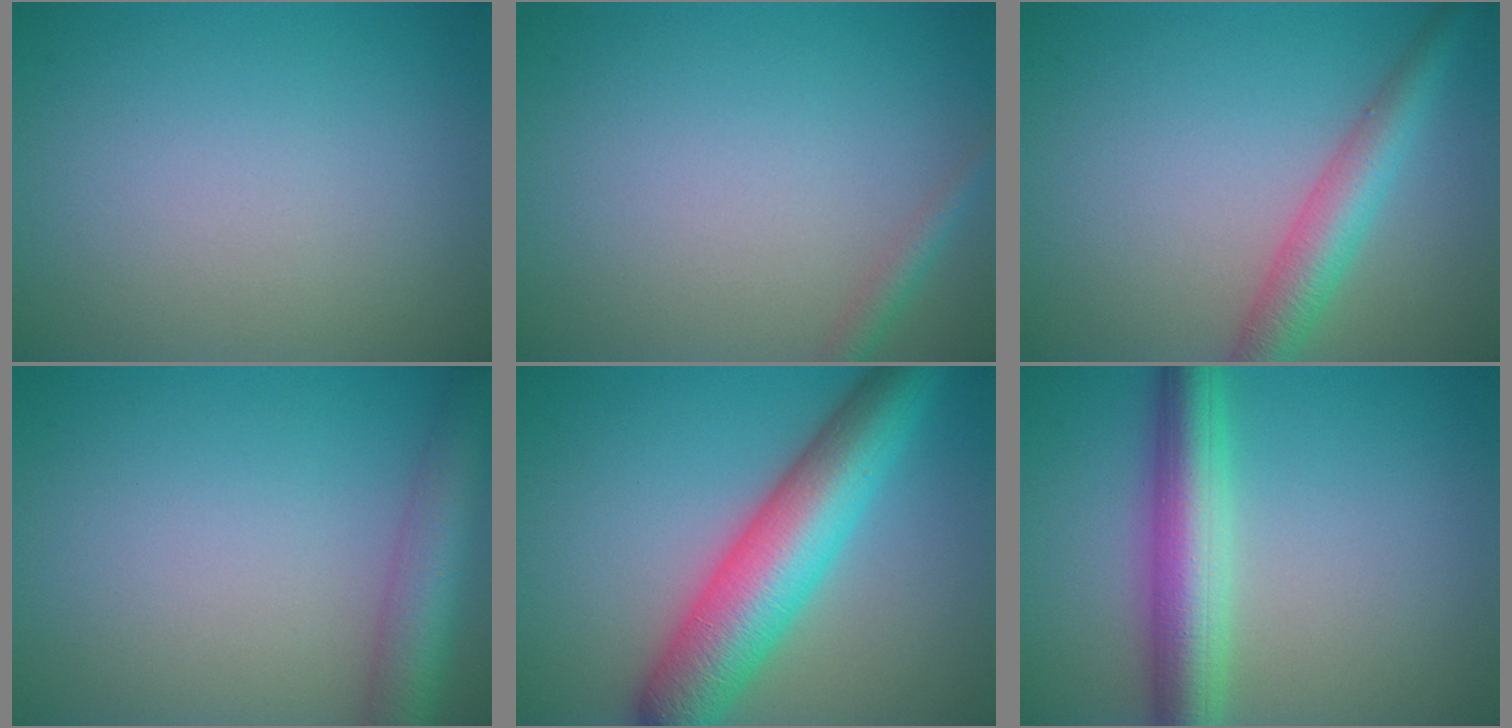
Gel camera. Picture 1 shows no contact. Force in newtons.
{"total": 1.4, "press": 1.4, "slide": 0.1}
{"total": 4.2, "press": 4.2, "slide": 0.1}
{"total": 5.3, "press": 5.3, "slide": 0.3}
{"total": 9.5, "press": 9.5, "slide": 0.2}
{"total": 6.3, "press": 6.3, "slide": 0.2}